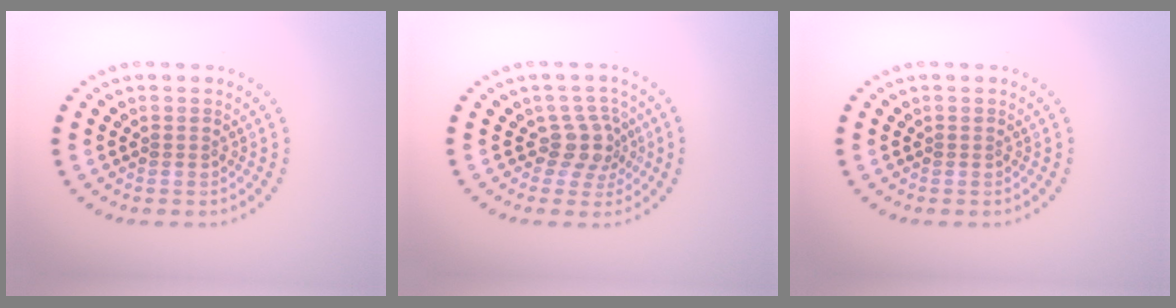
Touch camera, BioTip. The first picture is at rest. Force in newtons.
{"total": 2.7, "press": 2.0, "slide": 1.7}
{"total": 0.0}